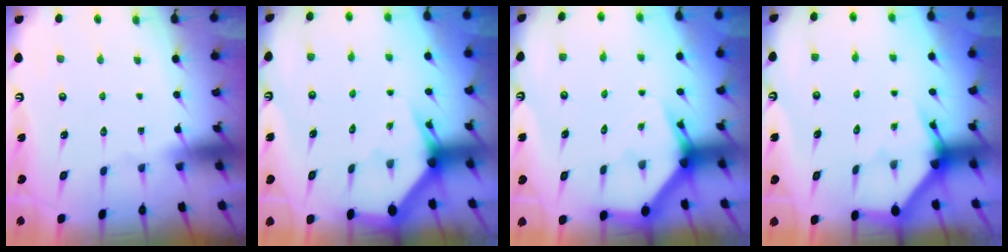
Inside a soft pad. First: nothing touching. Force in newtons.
{"total": 2.9, "press": 2.9, "slide": 0.2}
{"total": 4.0, "press": 4.0, "slide": 0.2}
{"total": 3.5, "press": 3.5, "slide": 0.2}